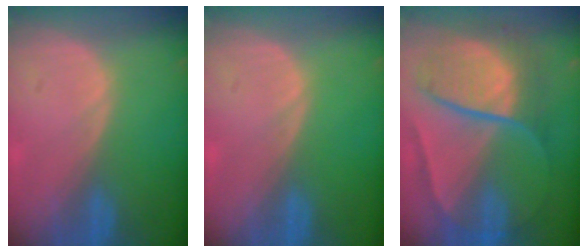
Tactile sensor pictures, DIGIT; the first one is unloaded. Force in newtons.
{"total": 0.0}
{"total": 10.4, "press": 10.3, "slide": 1.1}